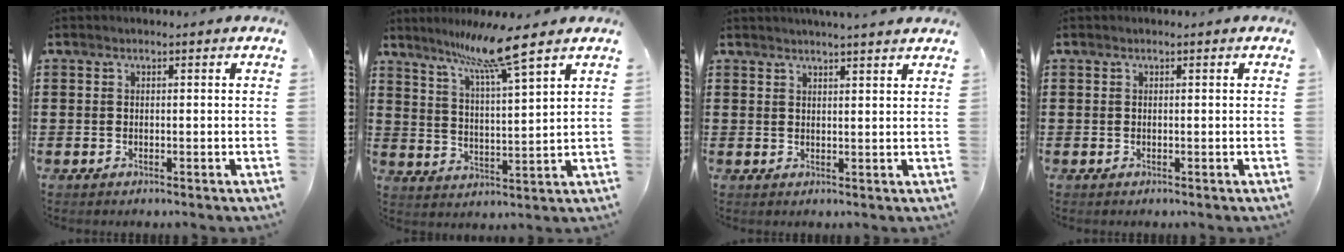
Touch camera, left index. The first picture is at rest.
{"total": 9.8, "force": [7.7, -0.4, 6.1], "torque": [-0.134, -0.032, 0.128]}
{"total": 2.3, "force": [2.2, -0.4, 0.5], "torque": [-0.014, -0.004, 0.041]}
{"total": 0.0}